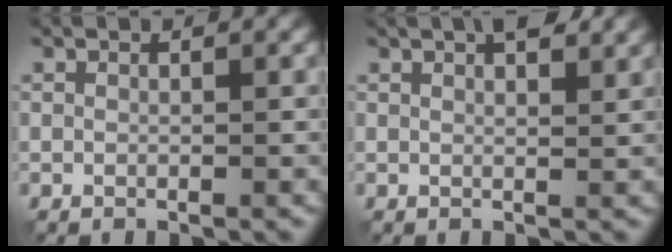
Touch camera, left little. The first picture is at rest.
{"total": 2.7, "force": [1.8, 0.8, 1.9], "torque": [-0.025, 0.003, 0.025]}